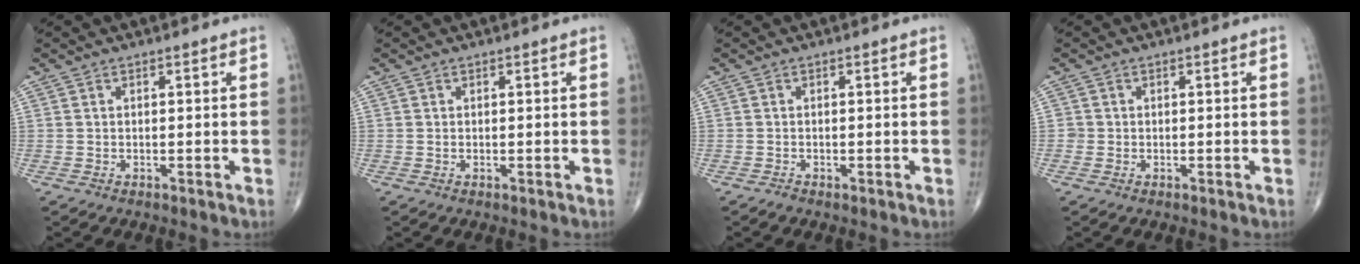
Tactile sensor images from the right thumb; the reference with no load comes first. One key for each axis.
{"total": 0.0}
{"total": 0.5, "fx": -0.4, "fy": 0.3, "fz": 0.2, "tx": -0.006, "ty": -0.002, "tz": -0.011}
{"total": 1.0, "fx": -0.2, "fy": 0.9, "fz": 0.0, "tx": 0.004, "ty": 0.005, "tz": -0.007}